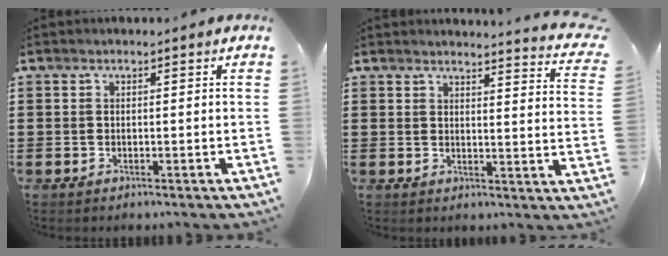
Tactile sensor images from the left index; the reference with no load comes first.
{"total": 3.3, "force": [3.2, -0.3, 0.9], "torque": [-0.025, -0.024, 0.054]}